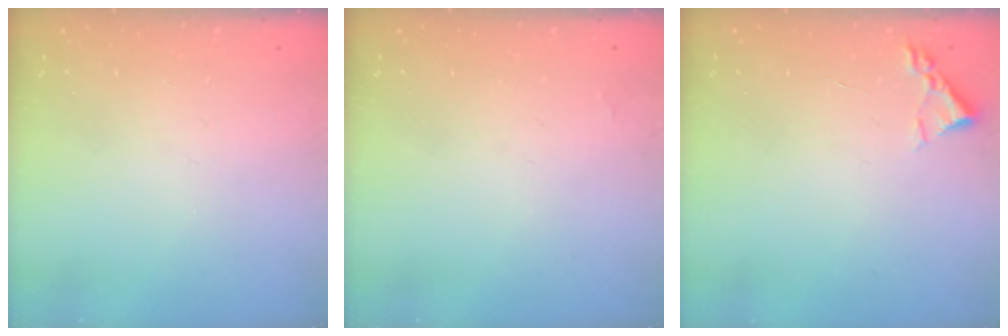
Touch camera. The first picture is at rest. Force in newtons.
{"total": 1.3, "press": 1.3, "slide": 0.2}
{"total": 2.2, "press": 2.2, "slide": 0.3}